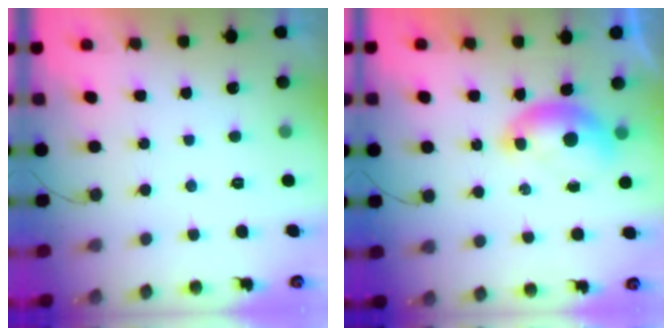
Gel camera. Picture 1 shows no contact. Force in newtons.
{"total": 6.7, "press": 6.6, "slide": 0.9}